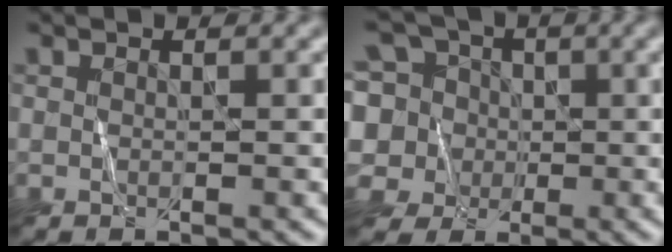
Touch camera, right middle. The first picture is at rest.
{"total": 10.4, "force": [2.1, 9.3, 4.3], "torque": [-0.108, 0.042, 0.005]}